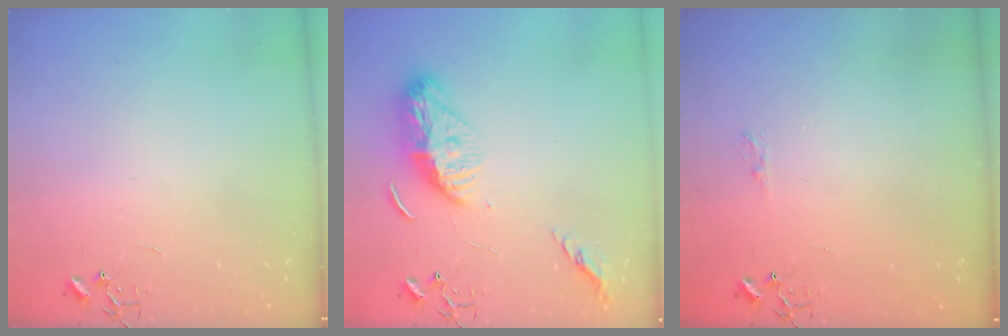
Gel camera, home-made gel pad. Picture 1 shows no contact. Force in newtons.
{"total": 12.4, "press": 12.3, "slide": 0.8}
{"total": 5.1, "press": 5.1, "slide": 0.4}